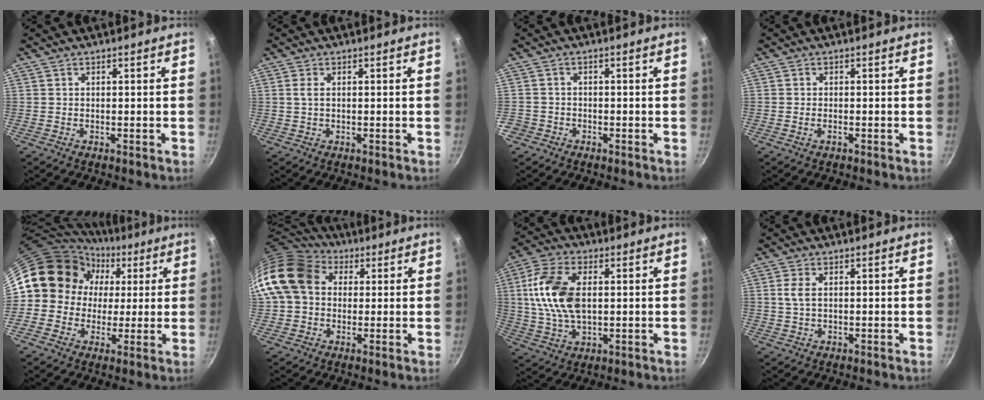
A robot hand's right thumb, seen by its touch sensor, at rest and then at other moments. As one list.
[{"total": 1.6, "force": [0.3, 0.8, 1.3], "torque": [-0.029, -0.001, 0.005]}, {"total": 2.7, "force": [-1.5, 2.1, 0.5], "torque": [-0.008, 0.017, -0.028]}, {"total": 1.1, "force": [-0.6, 0.4, 0.8], "torque": [-0.018, 0.002, -0.012]}, {"total": 13.9, "force": [3.3, 12.5, 5.2], "torque": [-0.049, 0.020, 0.042]}, {"total": 16.1, "force": [3.3, 12.7, 9.3], "torque": [-0.164, 0.032, 0.044]}, {"total": 14.0, "force": [1.9, 8.1, 11.3], "torque": [-0.213, 0.004, 0.032]}, {"total": 3.0, "force": [0.6, 1.6, 2.5], "torque": [-0.055, 0.002, 0.012]}]